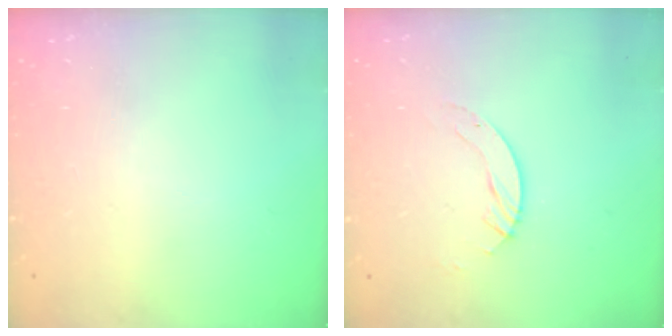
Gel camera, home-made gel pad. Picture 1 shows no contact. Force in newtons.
{"total": 3.0, "press": 3.0, "slide": 0.2}